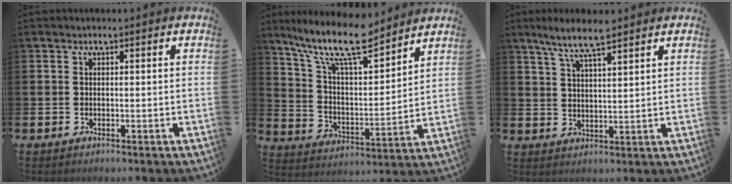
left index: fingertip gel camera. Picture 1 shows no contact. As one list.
[{"total": 12.6, "force": [10.6, 2.8, 6.3], "torque": [-0.141, -0.057, 0.184]}, {"total": 7.0, "force": [5.9, 1.0, 3.5], "torque": [-0.076, -0.016, 0.104]}]